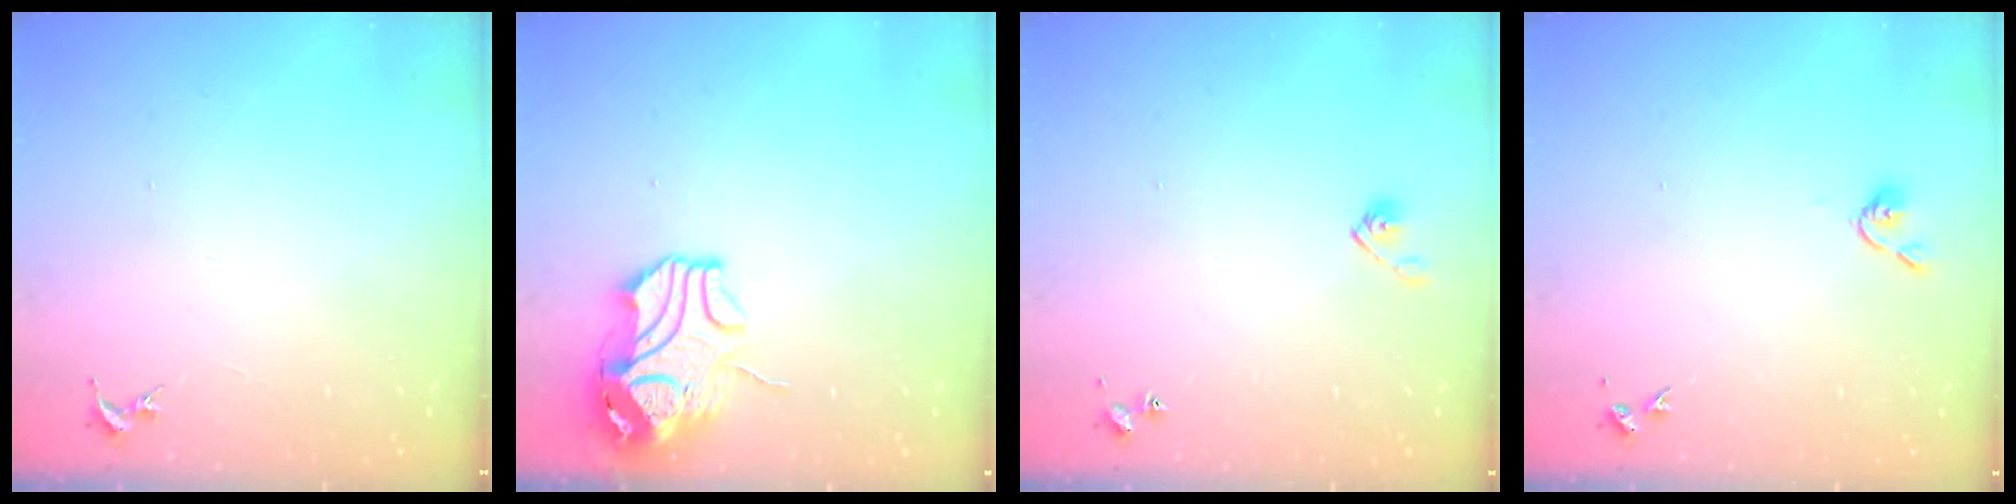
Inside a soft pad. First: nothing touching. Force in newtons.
{"total": 11.8, "press": 11.7, "slide": 1.5}
{"total": 4.4, "press": 4.3, "slide": 0.7}
{"total": 3.7, "press": 3.7, "slide": 0.7}